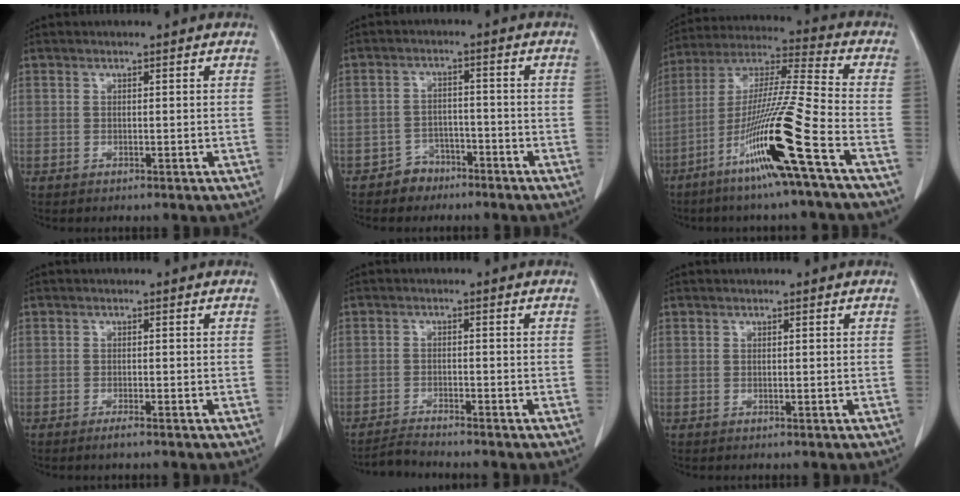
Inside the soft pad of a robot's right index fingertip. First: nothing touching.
{"total": 3.8, "force": [-2.8, 2.4, 0.2], "torque": [-0.006, 0.011, -0.045]}
{"total": 17.1, "force": [-8.0, -1.8, 15.0], "torque": [-0.296, -0.026, -0.152]}
{"total": 1.8, "force": [-1.4, -0.1, 1.1], "torque": [-0.025, -0.004, -0.025]}
{"total": 3.0, "force": [-2.9, -0.7, 0.2], "torque": [-0.007, -0.017, -0.055]}
{"total": 0.0}